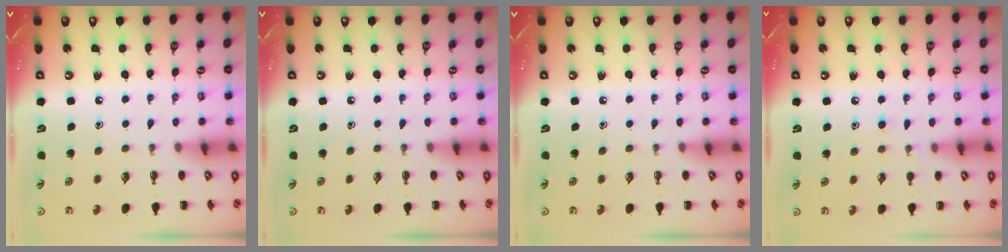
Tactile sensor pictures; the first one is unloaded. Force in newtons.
{"total": 0.0}
{"total": 0.0}
{"total": 7.5, "press": 7.2, "slide": 2.2}